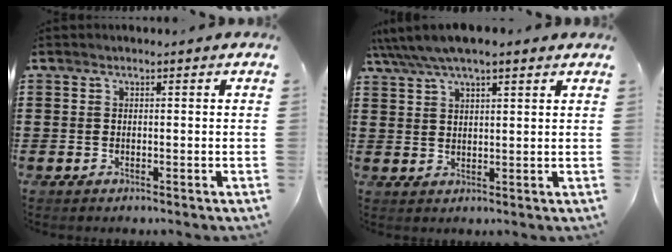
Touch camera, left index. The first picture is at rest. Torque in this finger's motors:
{"motor_torque": [-0.56, -0.41, -0.34, 0.11]}